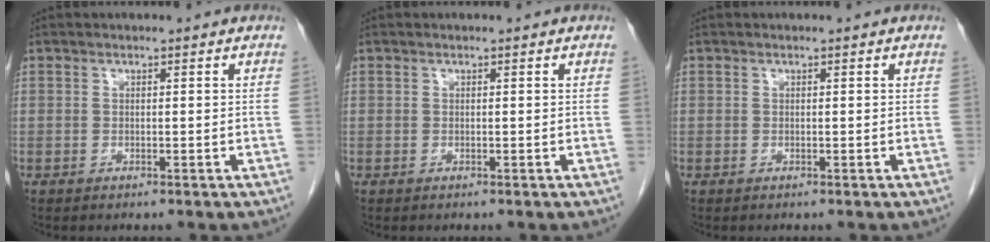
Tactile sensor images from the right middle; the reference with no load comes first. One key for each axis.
{"total": 0.0}
{"total": 0.0}